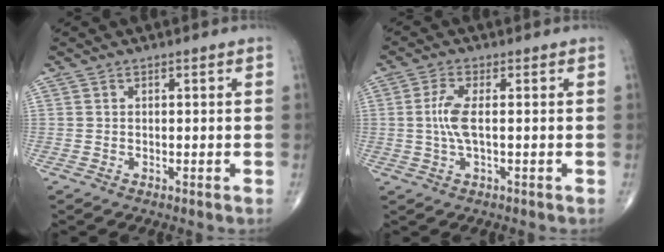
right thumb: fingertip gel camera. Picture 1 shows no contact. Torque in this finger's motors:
{"motor_torque": [-0.26, 0.68, 0.59, 0.08, 0.02]}